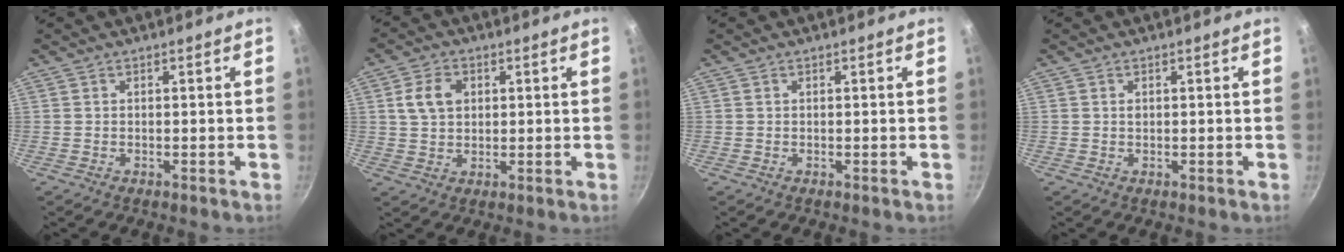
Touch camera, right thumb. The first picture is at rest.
{"total": 6.3, "force": [1.7, 4.6, 3.9], "torque": [-0.064, 0.002, 0.030]}
{"total": 0.0}
{"total": 0.6, "force": [0.2, 0.4, 0.4], "torque": [-0.005, 0.000, 0.005]}